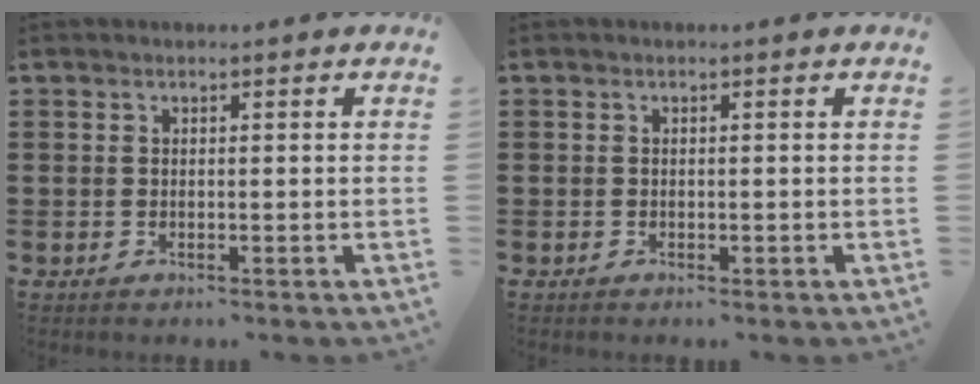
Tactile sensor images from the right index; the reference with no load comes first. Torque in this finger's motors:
{"motor_torque": [0.14, 0.01, -0.14, -0.04]}